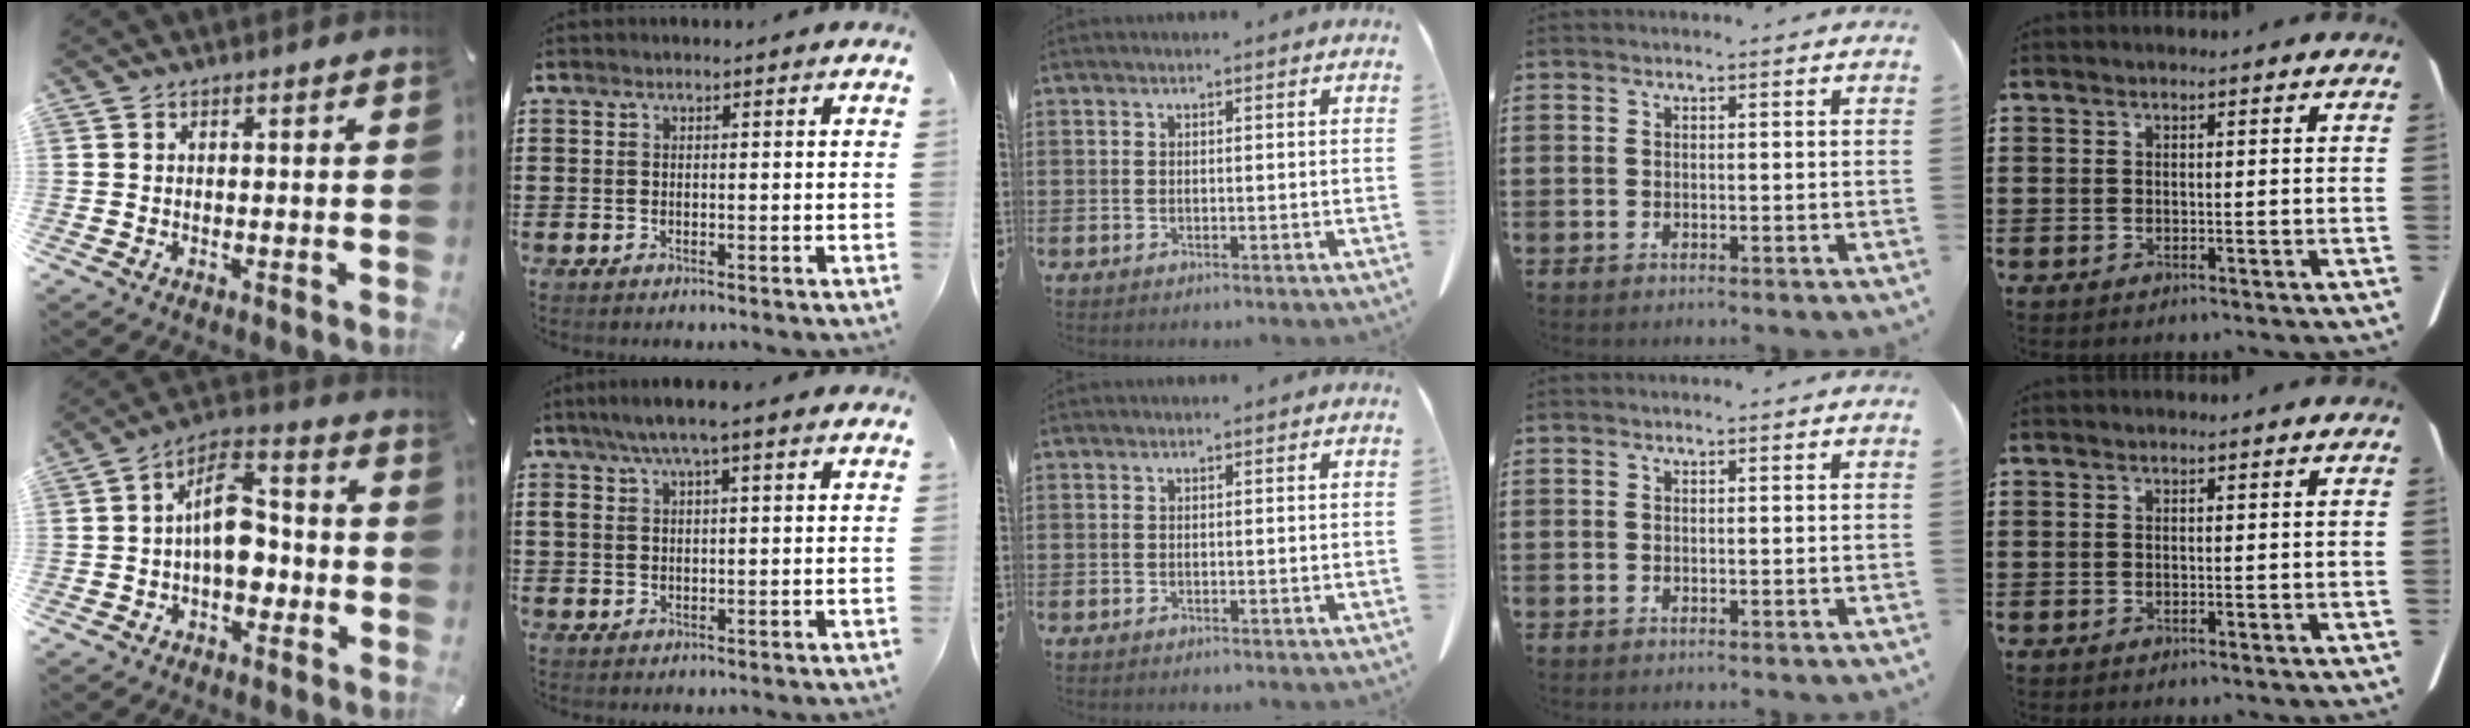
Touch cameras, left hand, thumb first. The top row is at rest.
{"thumb": {"total": 11.7, "force": [-1.6, 7.4, 8.9], "torque": [-0.155, 0.010, -0.027]}, "index": {"total": 4.2, "force": [1.9, 1.2, 3.5], "torque": [-0.071, 0.008, 0.031]}}